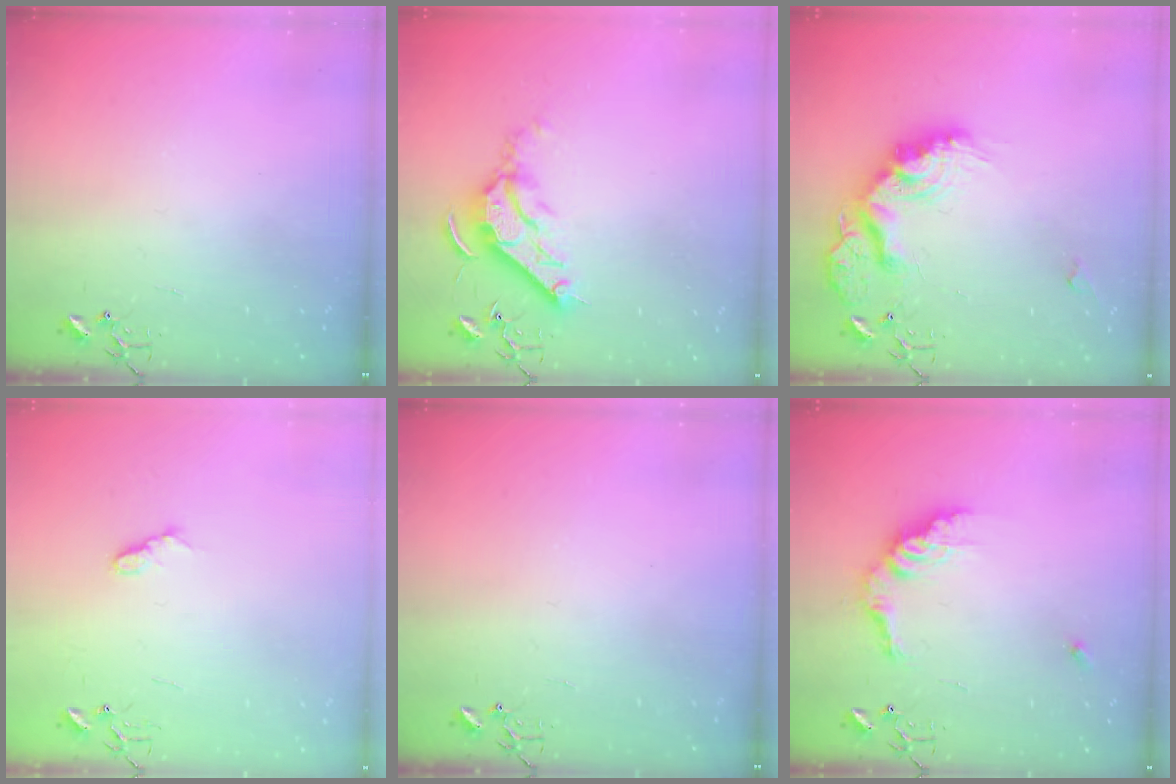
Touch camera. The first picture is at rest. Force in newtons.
{"total": 11.7, "press": 11.6, "slide": 1.3}
{"total": 19.5, "press": 19.5, "slide": 1.0}
{"total": 7.2, "press": 7.1, "slide": 0.7}
{"total": 0.0}
{"total": 13.3, "press": 13.2, "slide": 1.1}